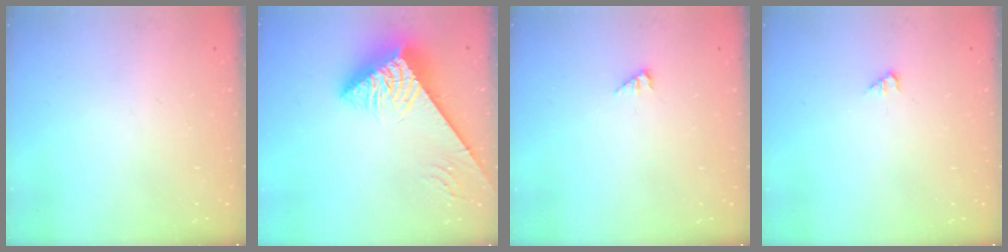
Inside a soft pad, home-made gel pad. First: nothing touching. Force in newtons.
{"total": 7.6, "press": 7.6, "slide": 0.8}
{"total": 1.0, "press": 0.9, "slide": 0.2}
{"total": 1.2, "press": 1.1, "slide": 0.2}